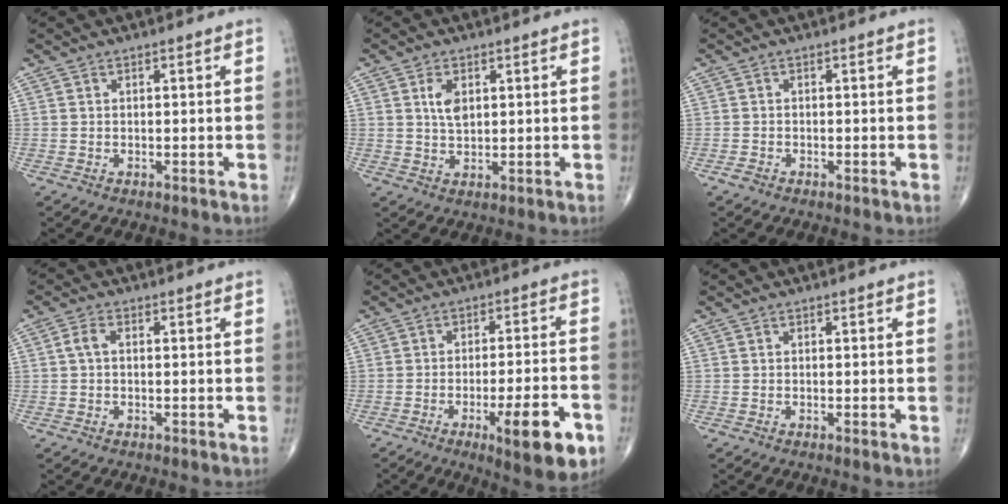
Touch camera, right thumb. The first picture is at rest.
{"total": 4.1, "force": [1.2, 2.3, 3.1], "torque": [-0.052, -0.006, 0.025]}
{"total": 0.9, "force": [-0.6, 0.4, 0.5], "torque": [-0.009, -0.001, -0.015]}
{"total": 2.3, "force": [0.1, 1.3, 1.9], "torque": [-0.038, 0.006, -0.001]}
{"total": 12.6, "force": [-5.6, 2.8, 11.0], "torque": [-0.150, 0.017, -0.073]}
{"total": 0.6, "force": [0.0, 0.0, 0.6], "torque": [-0.013, -0.002, -0.003]}